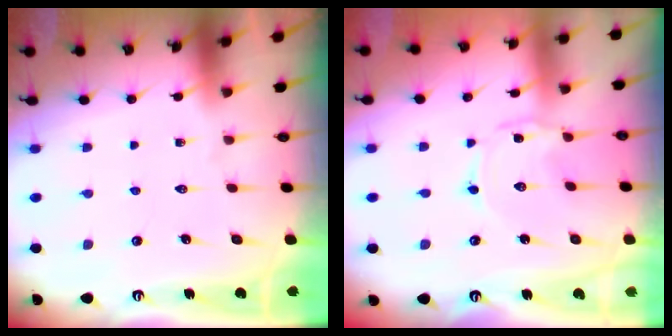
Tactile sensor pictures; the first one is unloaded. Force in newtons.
{"total": 0.5, "press": 0.5, "slide": 0.1}